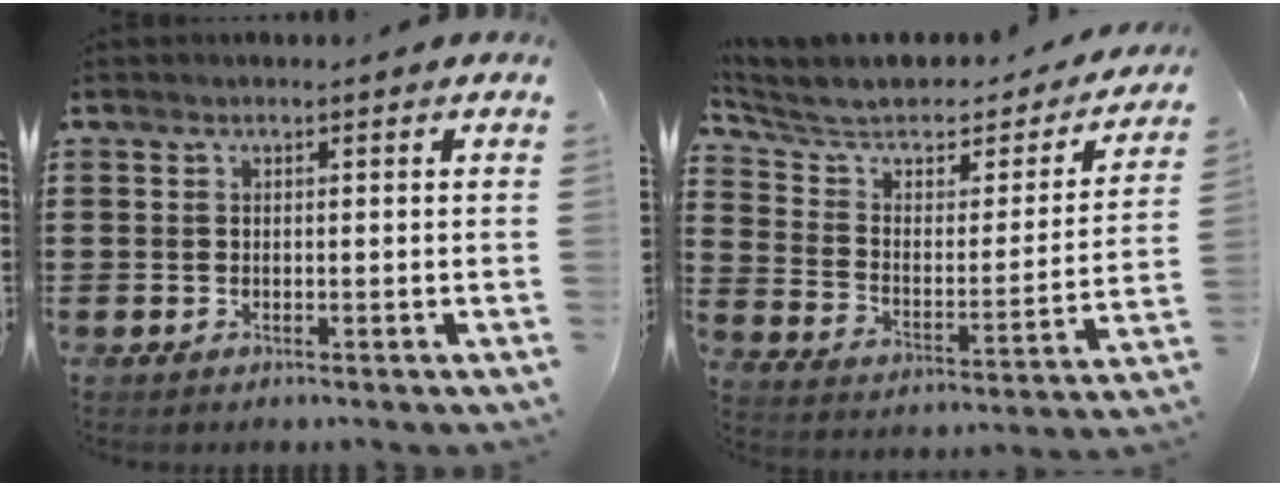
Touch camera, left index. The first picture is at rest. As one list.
[{"total": 6.2, "force": [4.7, 2.5, 3.2], "torque": [-0.088, -0.033, 0.075]}]